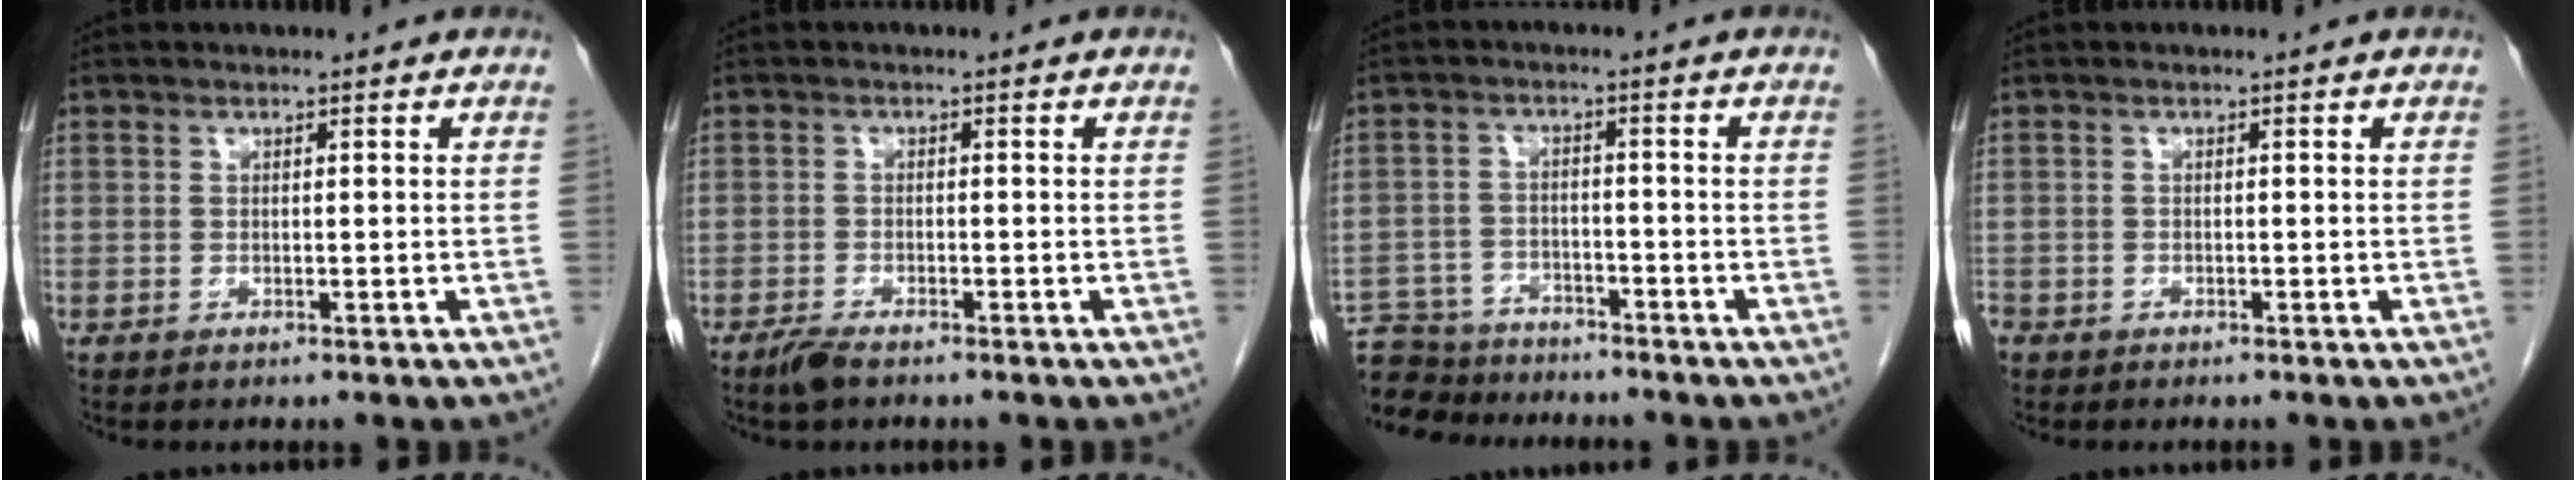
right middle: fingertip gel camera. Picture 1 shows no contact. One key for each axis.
{"total": 2.6, "fx": -2.0, "fy": 0.6, "fz": 1.5, "tx": -0.036, "ty": -0.005, "tz": -0.037}
{"total": 10.7, "fx": -9.9, "fy": 3.7, "fz": 1.8, "tx": -0.042, "ty": 0.007, "tz": -0.157}
{"total": 2.0, "fx": -1.4, "fy": 1.4, "fz": 0.5, "tx": -0.020, "ty": -0.002, "tz": -0.027}